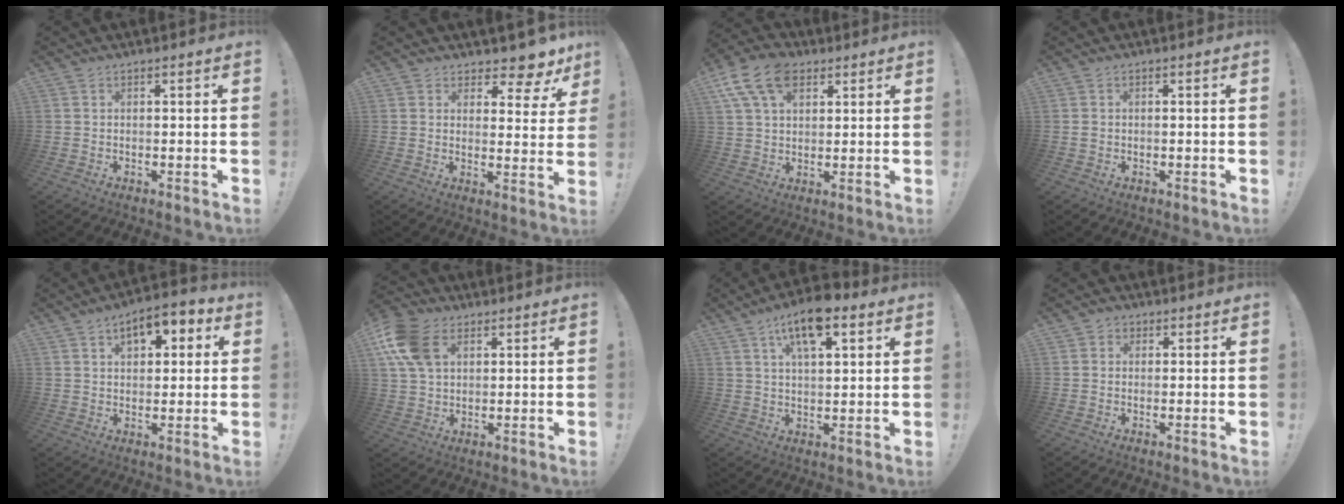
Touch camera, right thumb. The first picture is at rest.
{"total": 6.6, "force": [5.4, 2.8, 2.5], "torque": [-0.026, -0.056, 0.096]}
{"total": 13.4, "force": [6.3, 8.8, 7.9], "torque": [-0.141, -0.017, 0.121]}
{"total": 1.1, "force": [-0.3, 0.8, 0.7], "torque": [-0.013, 0.004, -0.004]}
{"total": 8.3, "force": [3.5, 5.0, 5.7], "torque": [-0.075, -0.007, 0.060]}
{"total": 14.3, "force": [5.1, 10.0, 8.8], "torque": [-0.176, -0.005, 0.099]}
{"total": 12.2, "force": [6.7, 5.3, 8.7], "torque": [-0.133, -0.016, 0.113]}
{"total": 1.9, "force": [0.2, 1.8, 0.7], "torque": [-0.012, 0.002, 0.004]}